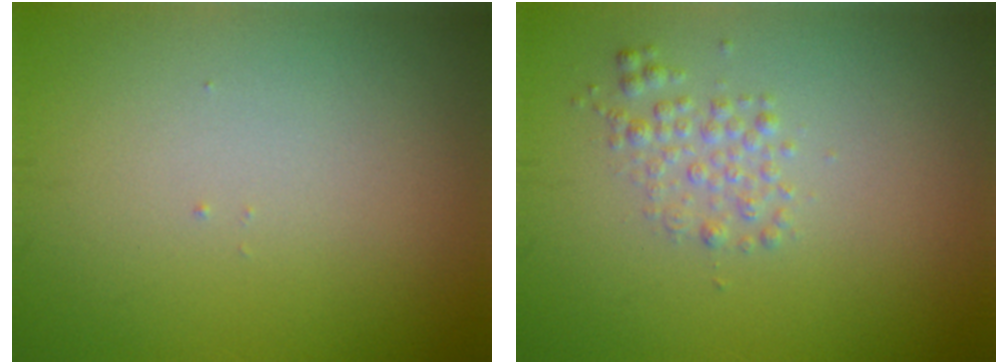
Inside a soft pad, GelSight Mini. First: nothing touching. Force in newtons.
{"total": 1.7, "press": 1.7, "slide": 0.1}